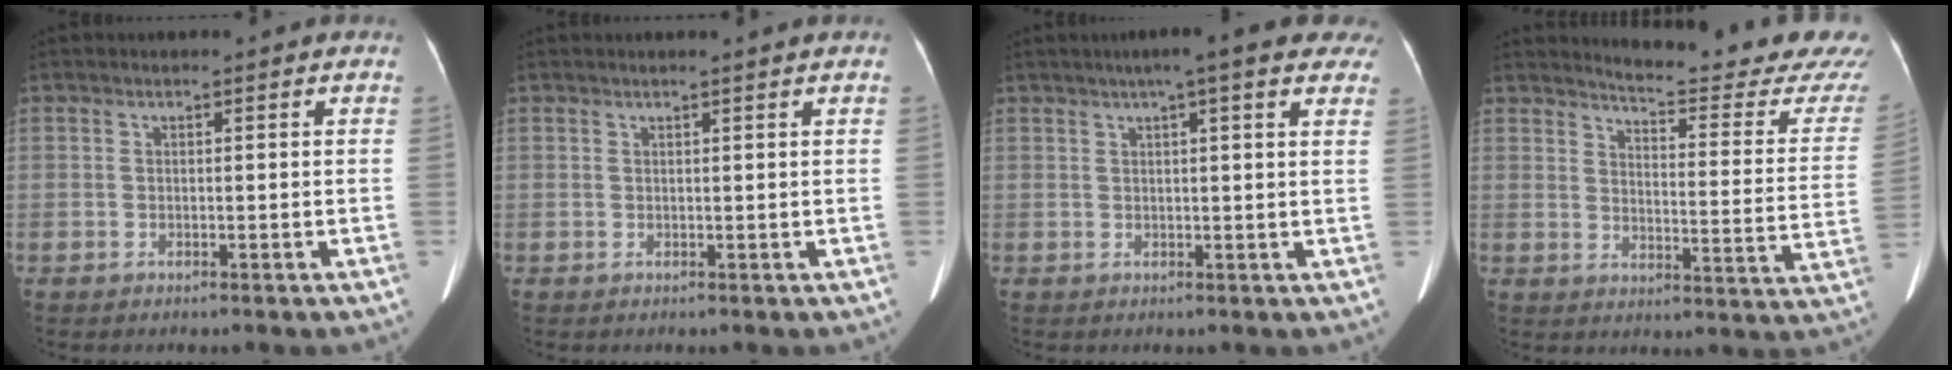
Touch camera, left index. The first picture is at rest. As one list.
[{"total": 1.2, "force": [1.0, -0.4, 0.7], "torque": [-0.017, 0.001, 0.022]}, {"total": 11.7, "force": [8.8, 1.9, 7.6], "torque": [-0.094, 0.032, 0.100]}, {"total": 20.4, "force": [19.6, 0.4, 5.6], "torque": [-0.075, -0.126, 0.220]}]